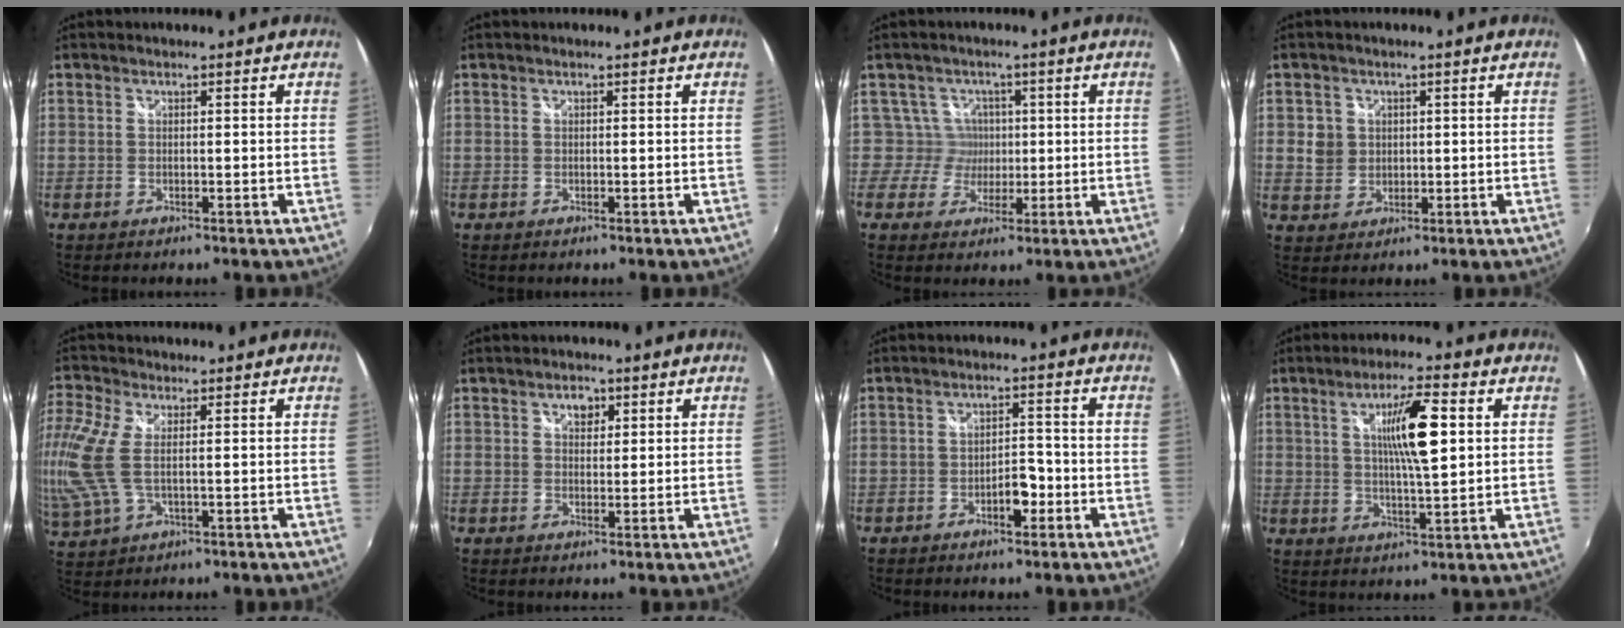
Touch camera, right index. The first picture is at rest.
{"total": 0.0}
{"total": 2.9, "force": [0.6, 2.5, -1.4], "torque": [0.039, 0.008, 0.008]}
{"total": 4.3, "force": [0.7, 4.1, 1.0], "torque": [-0.012, 0.011, 0.016]}
{"total": 11.5, "force": [0.6, 5.5, 10.1], "torque": [-0.241, 0.002, 0.016]}
{"total": 2.9, "force": [1.3, 2.1, 1.5], "torque": [-0.016, 0.007, 0.021]}
{"total": 3.9, "force": [-2.1, 1.8, 2.8], "torque": [-0.050, 0.002, -0.031]}
{"total": 9.1, "force": [3.0, 0.0, 8.6], "torque": [-0.136, -0.004, 0.052]}